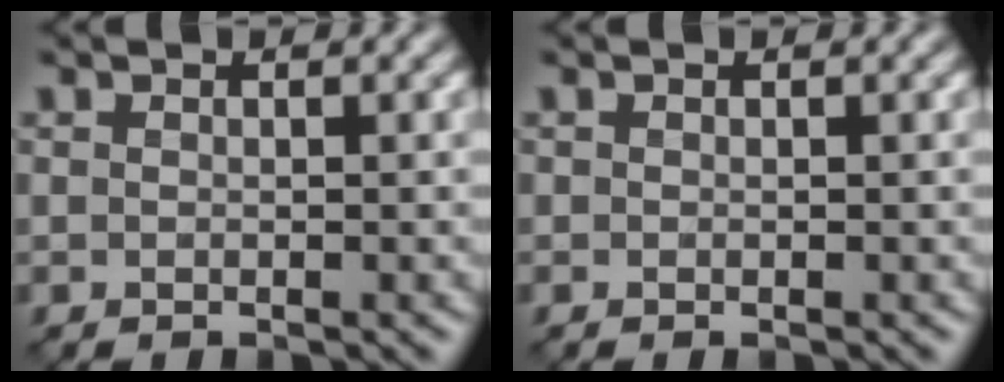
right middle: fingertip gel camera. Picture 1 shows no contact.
{"total": 0.0}